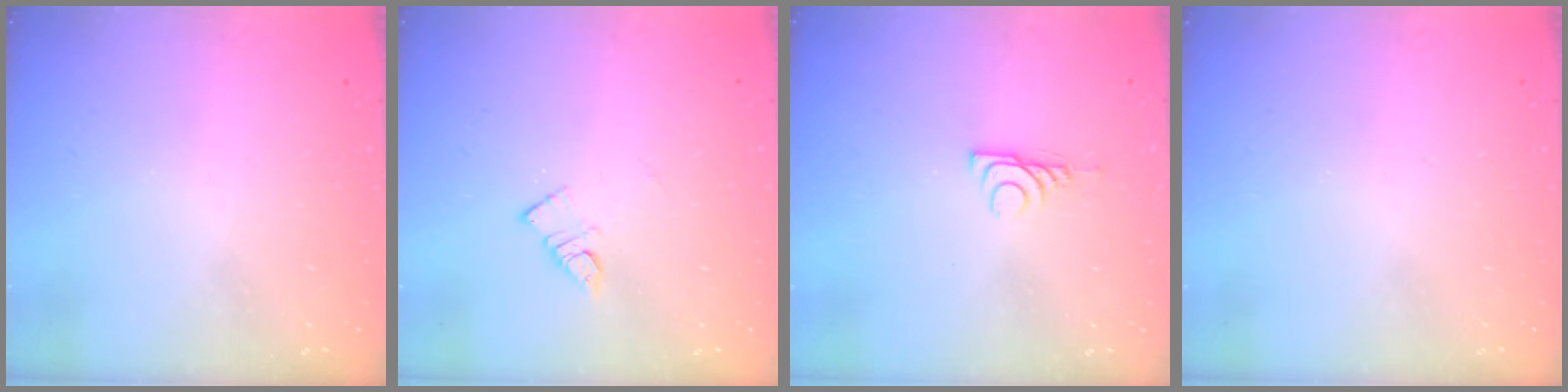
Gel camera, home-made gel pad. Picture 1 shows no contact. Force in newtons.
{"total": 4.9, "press": 4.9, "slide": 0.2}
{"total": 6.3, "press": 6.3, "slide": 0.9}
{"total": 0.0}